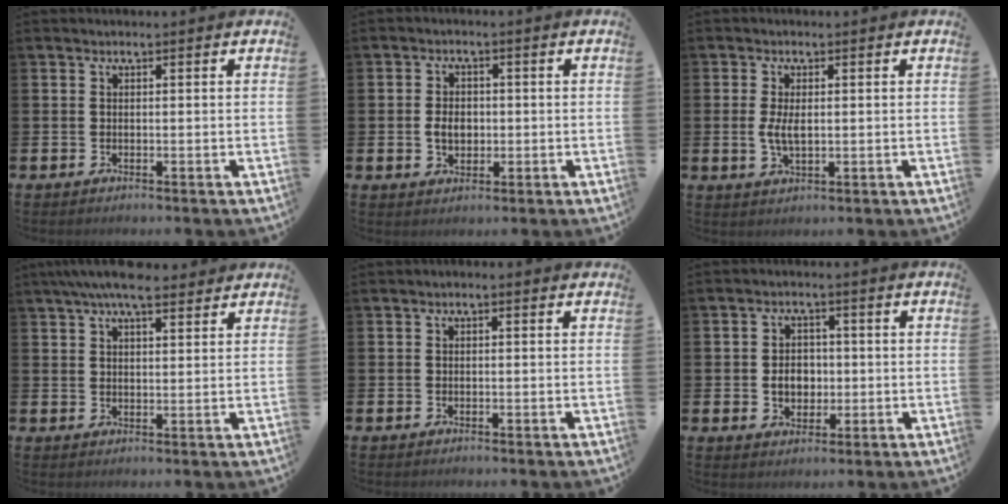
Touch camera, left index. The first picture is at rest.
{"total": 3.4, "force": [-0.3, 2.5, 2.2], "torque": [-0.029, 0.002, -0.012]}
{"total": 3.4, "force": [0.1, 1.6, 3.0], "torque": [-0.049, 0.002, -0.001]}
{"total": 6.0, "force": [5.0, 1.8, 2.8], "torque": [-0.058, -0.014, 0.090]}
{"total": 0.6, "force": [-0.5, 0.1, 0.3], "torque": [-0.003, -0.003, -0.011]}
{"total": 3.8, "force": [-0.4, 3.1, 2.2], "torque": [-0.024, 0.000, -0.017]}